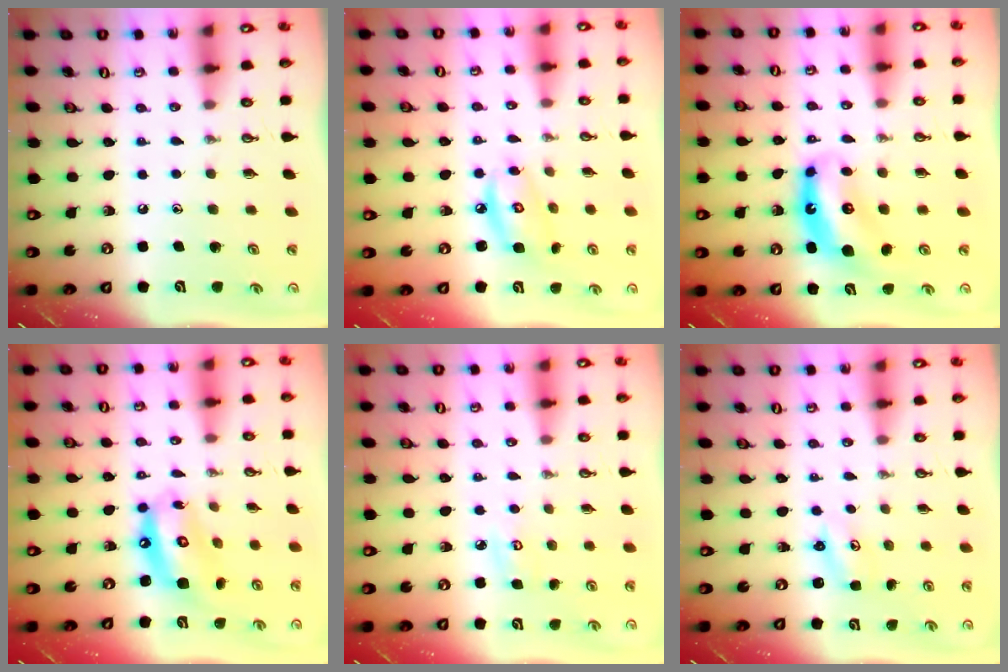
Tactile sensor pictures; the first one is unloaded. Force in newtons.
{"total": 7.8, "press": 7.8, "slide": 0.7}
{"total": 8.2, "press": 8.2, "slide": 0.7}
{"total": 13.3, "press": 13.2, "slide": 1.5}
{"total": 5.1, "press": 5.1, "slide": 0.3}
{"total": 2.1, "press": 2.0, "slide": 0.3}